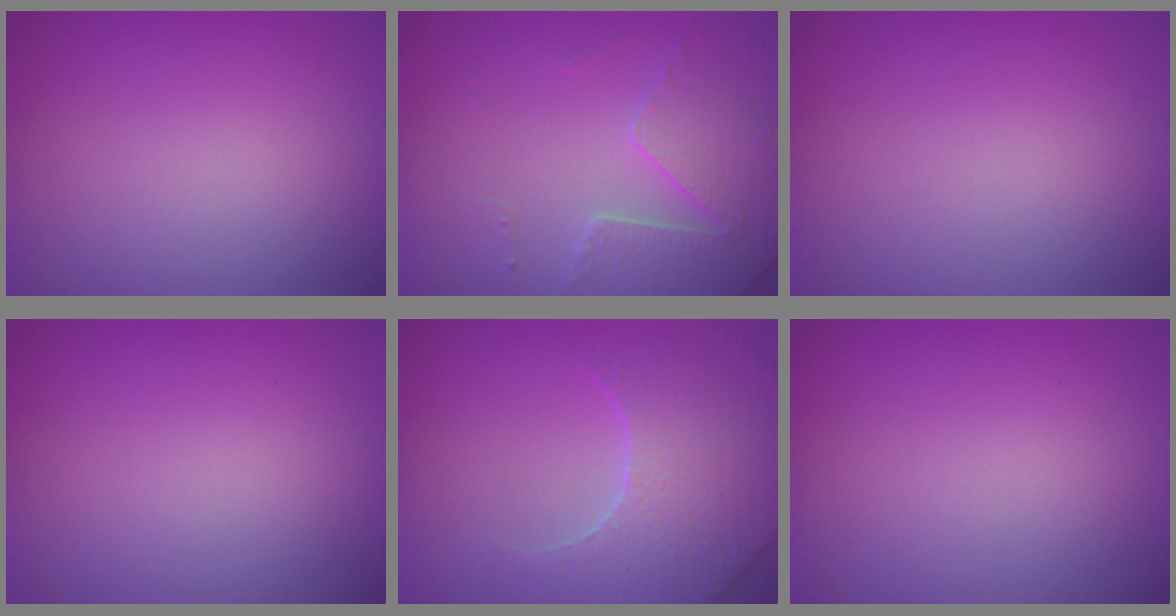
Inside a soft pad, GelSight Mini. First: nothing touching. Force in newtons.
{"total": 4.5, "press": 3.8, "slide": 2.4}
{"total": 0.0}
{"total": 0.0}
{"total": 4.9, "press": 4.7, "slide": 1.1}
{"total": 0.0}